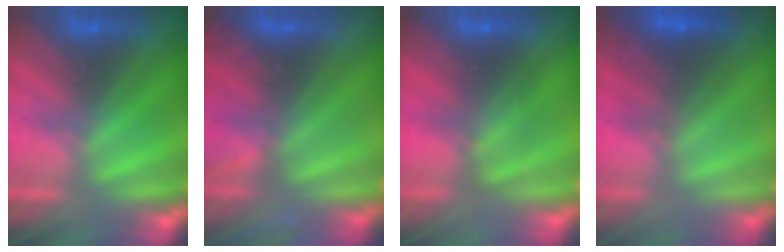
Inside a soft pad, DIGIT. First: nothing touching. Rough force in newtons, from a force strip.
{"total": 4.2}
{"total": 2.6}
{"total": 2.7}